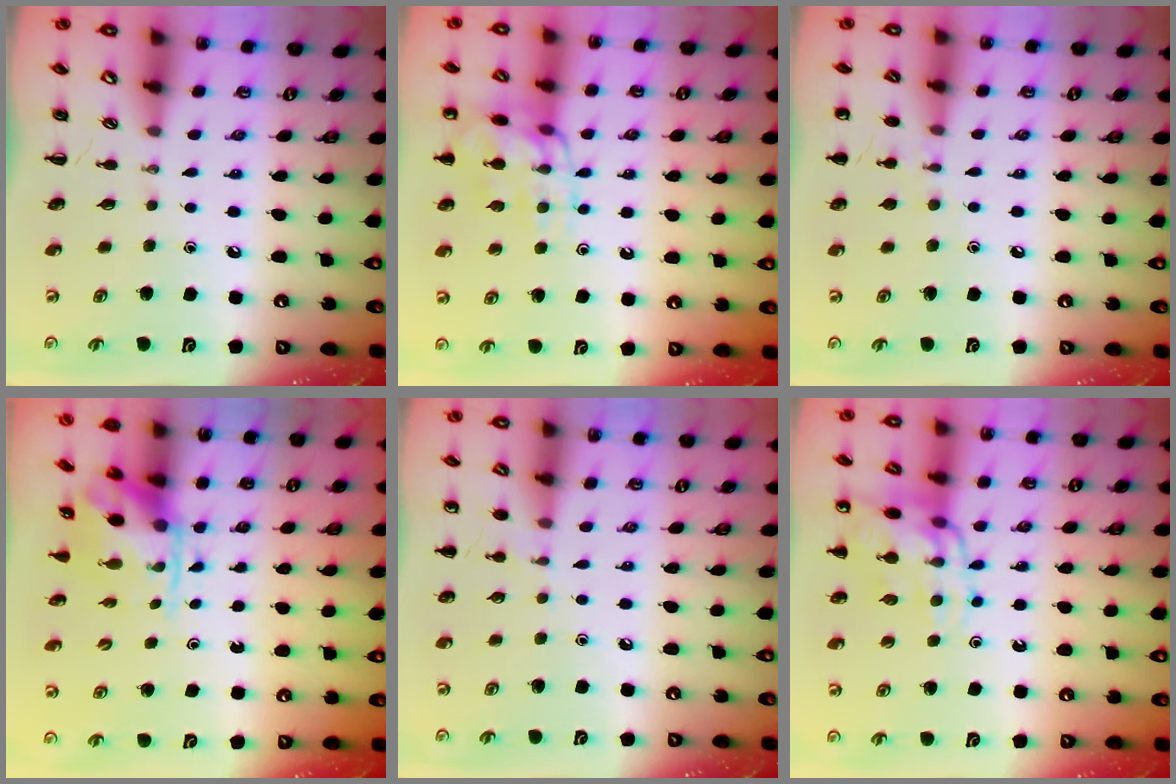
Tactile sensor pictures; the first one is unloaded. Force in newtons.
{"total": 14.5, "press": 14.4, "slide": 1.3}
{"total": 6.5, "press": 6.3, "slide": 1.7}
{"total": 3.8, "press": 3.7, "slide": 0.8}
{"total": 6.5, "press": 6.2, "slide": 1.9}
{"total": 14.4, "press": 14.1, "slide": 3.1}